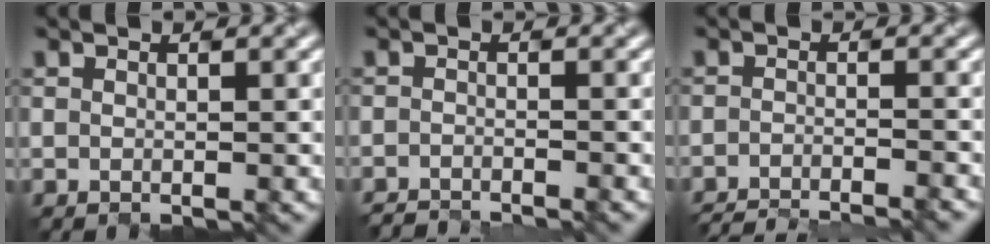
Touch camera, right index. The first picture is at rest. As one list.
[{"total": 2.0, "force": [-2.0, -0.1, -0.1], "torque": [0.013, -0.005, -0.035]}, {"total": 6.0, "force": [-5.8, 0.5, 1.5], "torque": [-0.010, -0.006, -0.080]}]